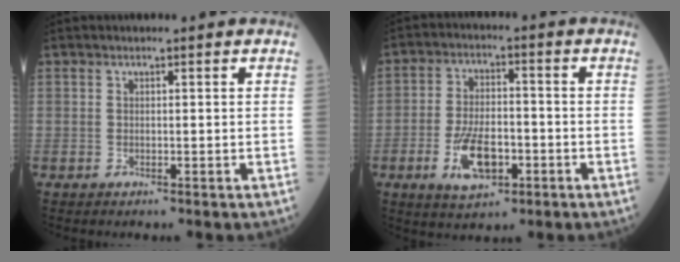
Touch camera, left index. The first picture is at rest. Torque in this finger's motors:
{"motor_torque": [1.35, 0.73, 0.24, 0.06]}